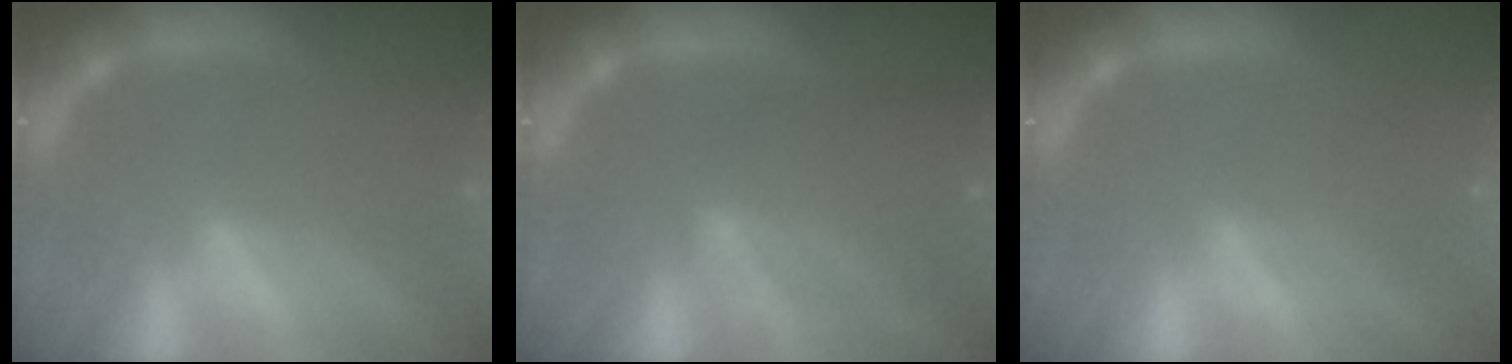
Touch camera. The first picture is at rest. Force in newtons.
{"total": 5.5}
{"total": 2.0}